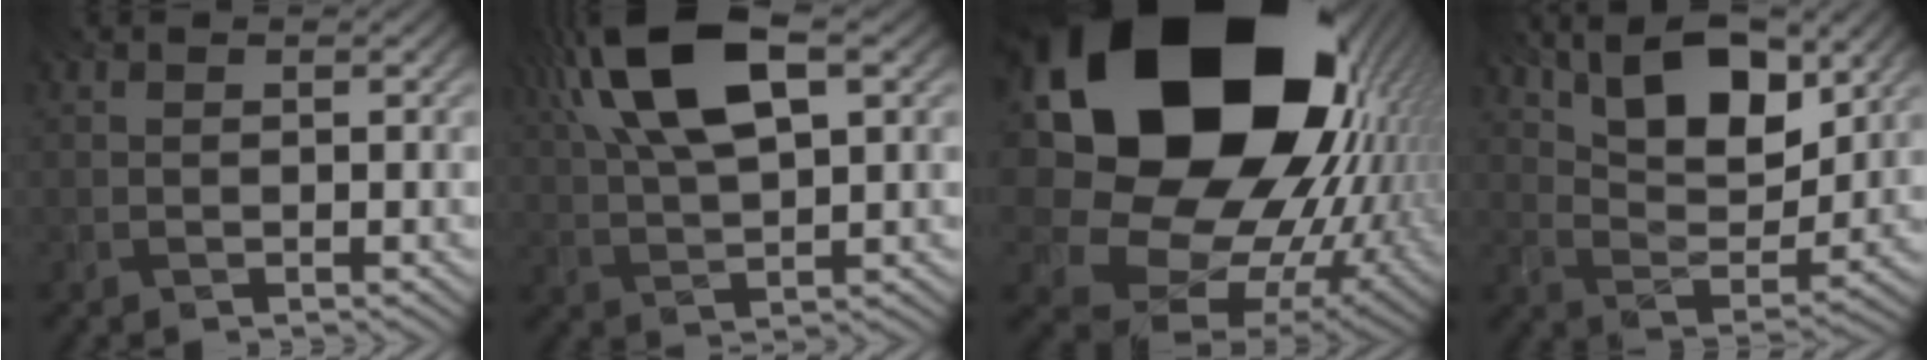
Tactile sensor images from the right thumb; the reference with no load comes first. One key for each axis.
{"total": 13.6, "fx": 5.9, "fy": 5.4, "fz": 11.1, "tx": -0.242, "ty": 0.020, "tz": 0.107}
{"total": 25.1, "fx": 7.7, "fy": 19.1, "fz": 14.3, "tx": -0.355, "ty": -0.029, "tz": 0.169}
{"total": 12.8, "fx": 7.2, "fy": 5.6, "fz": 9.1, "tx": -0.159, "ty": -0.002, "tz": 0.122}